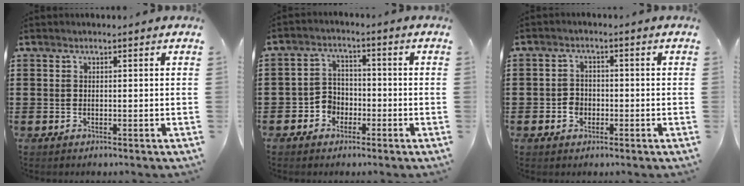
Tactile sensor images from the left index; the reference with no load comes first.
{"total": 3.8, "force": [-2.1, 3.0, 1.1], "torque": [-0.030, 0.008, -0.044]}
{"total": 2.3, "force": [-0.8, 2.0, 0.9], "torque": [-0.022, 0.002, -0.018]}